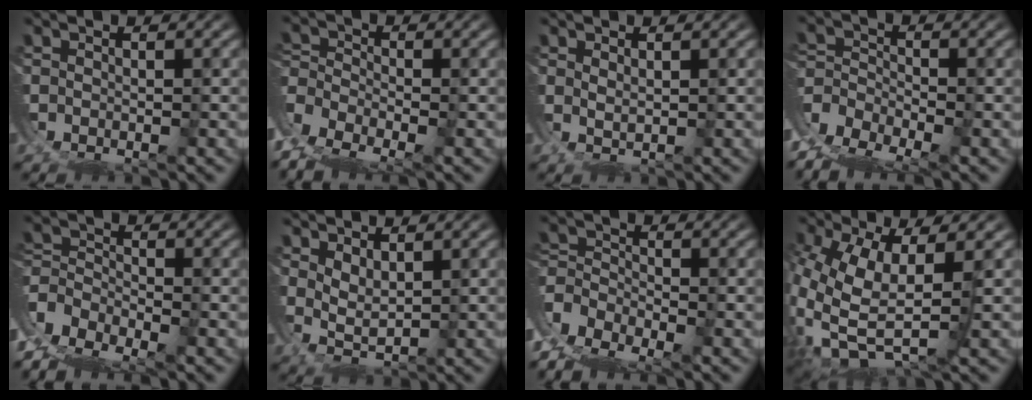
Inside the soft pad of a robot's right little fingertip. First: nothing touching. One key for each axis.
{"total": 8.0, "fx": -3.9, "fy": 5.8, "fz": 3.8, "tx": -0.112, "ty": -0.045, "tz": -0.052}
{"total": 1.2, "fx": 0.5, "fy": 0.9, "fz": 0.6, "tx": -0.017, "ty": -0.003, "tz": 0.014}
{"total": 8.9, "fx": -4.1, "fy": 7.0, "fz": 3.8, "tx": -0.099, "ty": -0.040, "tz": -0.063}
{"total": 10.4, "fx": -4.0, "fy": 8.8, "fz": 3.9, "tx": -0.115, "ty": -0.045, "tz": -0.066}
{"total": 5.1, "fx": 0.6, "fy": 4.4, "fz": 2.6, "tx": -0.067, "ty": -0.011, "tz": 0.007}
{"total": 9.4, "fx": -4.0, "fy": 7.7, "fz": 3.6, "tx": -0.106, "ty": -0.043, "tz": -0.063}
{"total": 11.0, "fx": -1.8, "fy": 8.0, "fz": 7.3, "tx": -0.213, "ty": -0.056, "tz": -0.002}